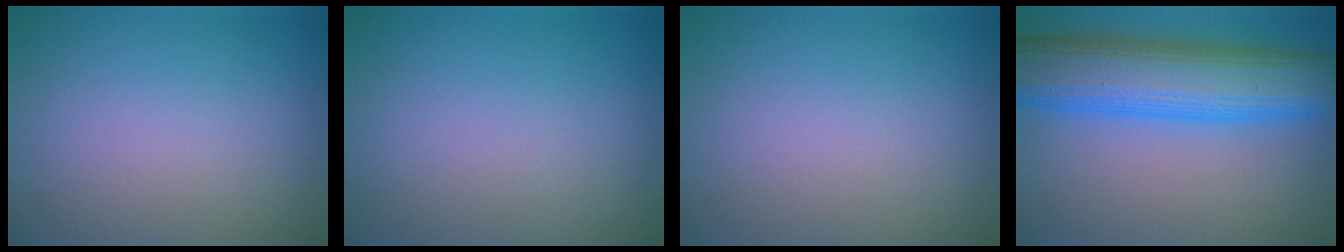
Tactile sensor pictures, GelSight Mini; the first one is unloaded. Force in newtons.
{"total": 0.0}
{"total": 0.0}
{"total": 10.4, "press": 10.4, "slide": 0.3}